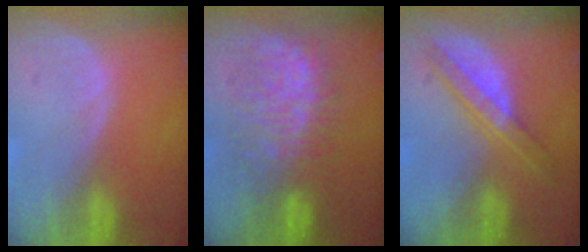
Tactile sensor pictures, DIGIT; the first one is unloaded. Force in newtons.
{"total": 9.1, "press": 9.1, "slide": 0.6}
{"total": 6.6, "press": 5.7, "slide": 3.3}